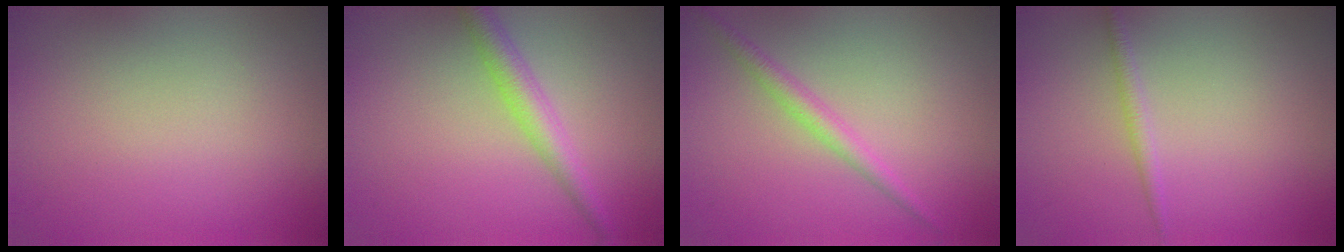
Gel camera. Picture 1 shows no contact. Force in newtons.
{"total": 2.9, "press": 2.9, "slide": 0.1}
{"total": 1.9, "press": 1.9, "slide": 0.1}
{"total": 1.1, "press": 1.1, "slide": 0.1}